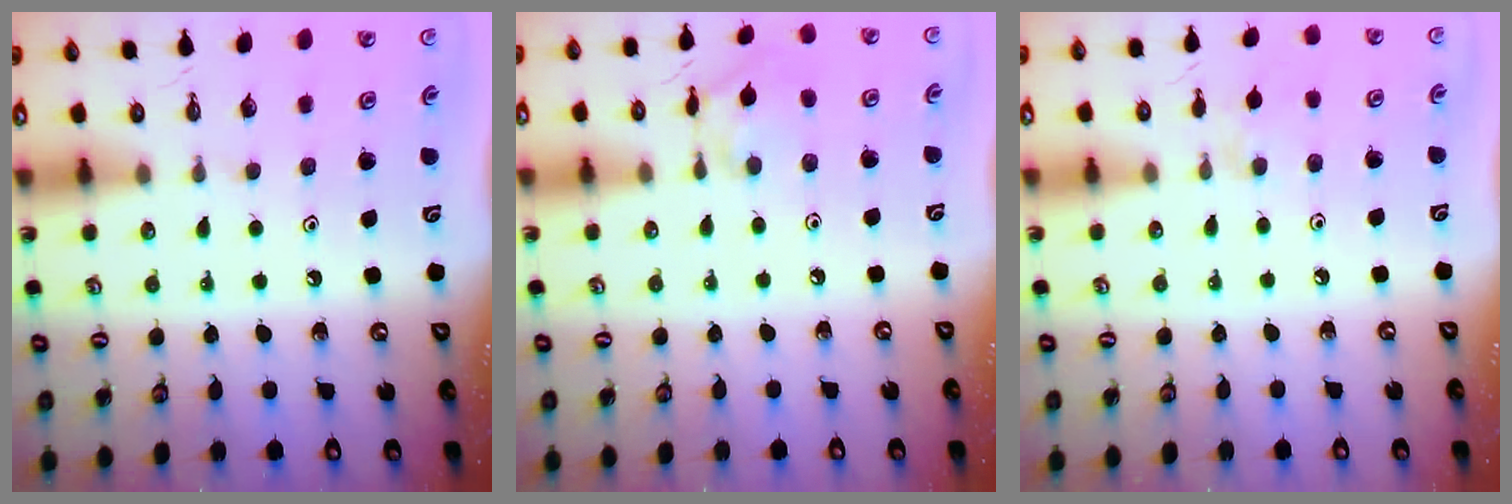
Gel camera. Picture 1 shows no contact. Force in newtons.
{"total": 8.1, "press": 8.1, "slide": 0.4}
{"total": 1.2, "press": 1.1, "slide": 0.4}